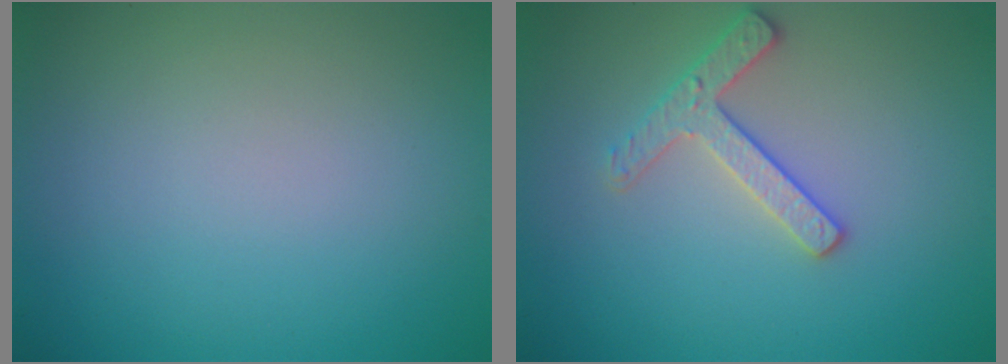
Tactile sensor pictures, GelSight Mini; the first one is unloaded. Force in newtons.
{"total": 2.5, "press": 2.5, "slide": 0.3}